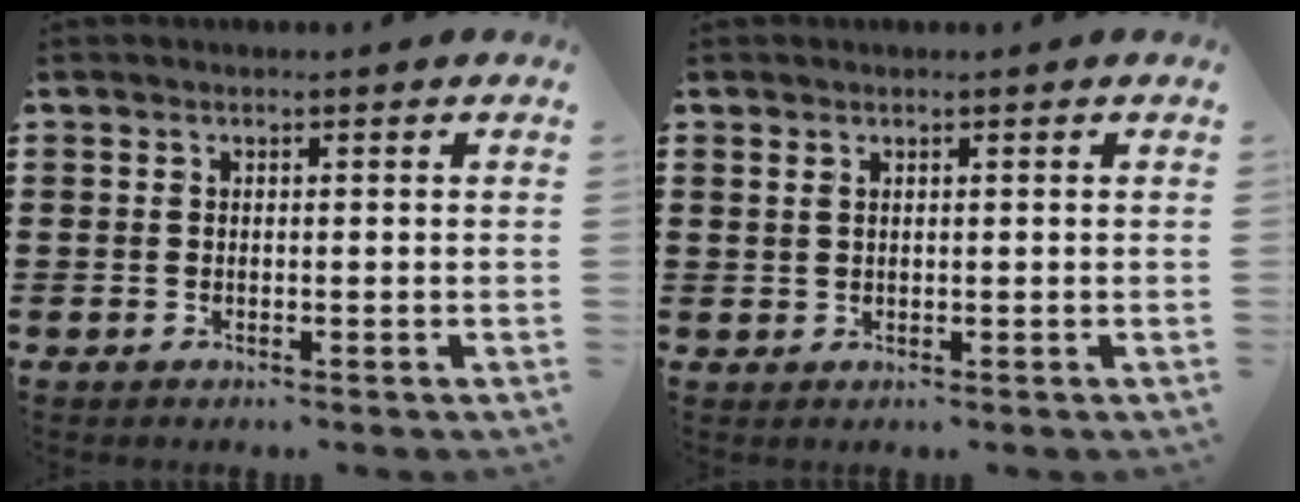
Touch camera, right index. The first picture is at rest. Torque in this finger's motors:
{"motor_torque": [-0.26, 0.11, 0.03, -0.01]}